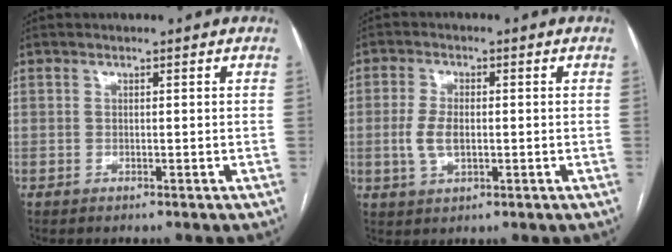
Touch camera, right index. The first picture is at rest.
{"total": 4.9, "force": [-0.5, 2.4, 4.2], "torque": [-0.096, 0.001, -0.008]}